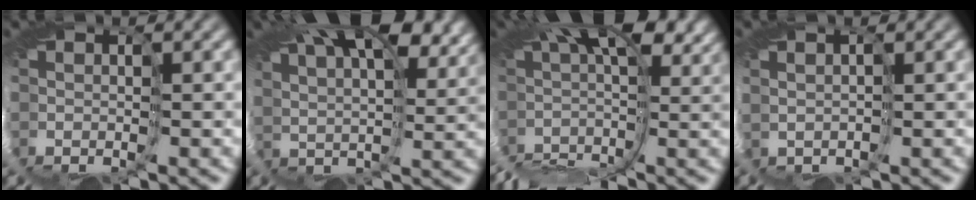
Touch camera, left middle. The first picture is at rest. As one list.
[{"total": 11.0, "force": [8.0, 3.3, 6.8], "torque": [-0.107, 0.047, 0.098]}, {"total": 6.2, "force": [-1.7, 2.2, 5.5], "torque": [-0.087, 0.016, -0.048]}, {"total": 0.8, "force": [0.6, -0.4, -0.4], "torque": [0.014, 0.017, 0.008]}]